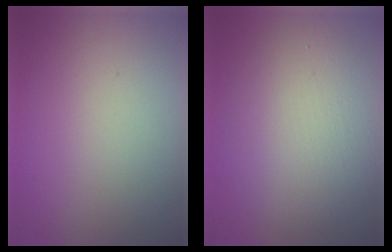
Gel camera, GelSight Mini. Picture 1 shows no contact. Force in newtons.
{"total": 7.1, "press": 7.1, "slide": 0.5}